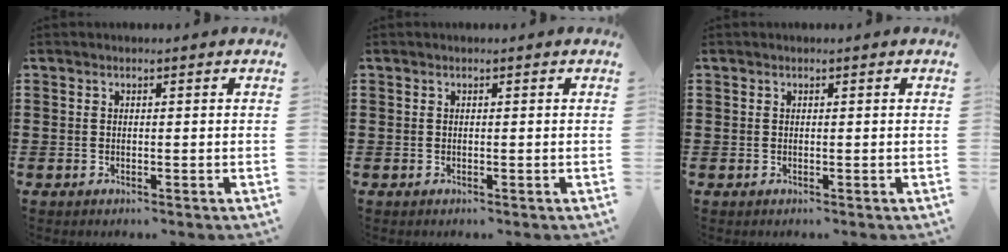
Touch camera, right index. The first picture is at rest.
{"total": 0.0}
{"total": 0.0}